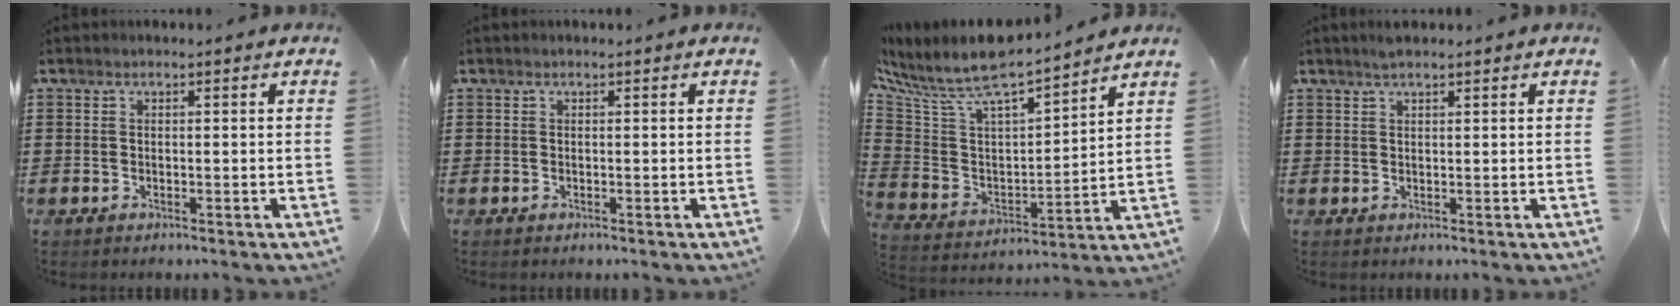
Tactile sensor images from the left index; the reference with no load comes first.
{"total": 0.0}
{"total": 8.2, "force": [7.3, 1.5, 3.4], "torque": [-0.103, -0.060, 0.123]}
{"total": 1.4, "force": [1.2, 0.1, 0.8], "torque": [-0.017, 0.000, 0.022]}